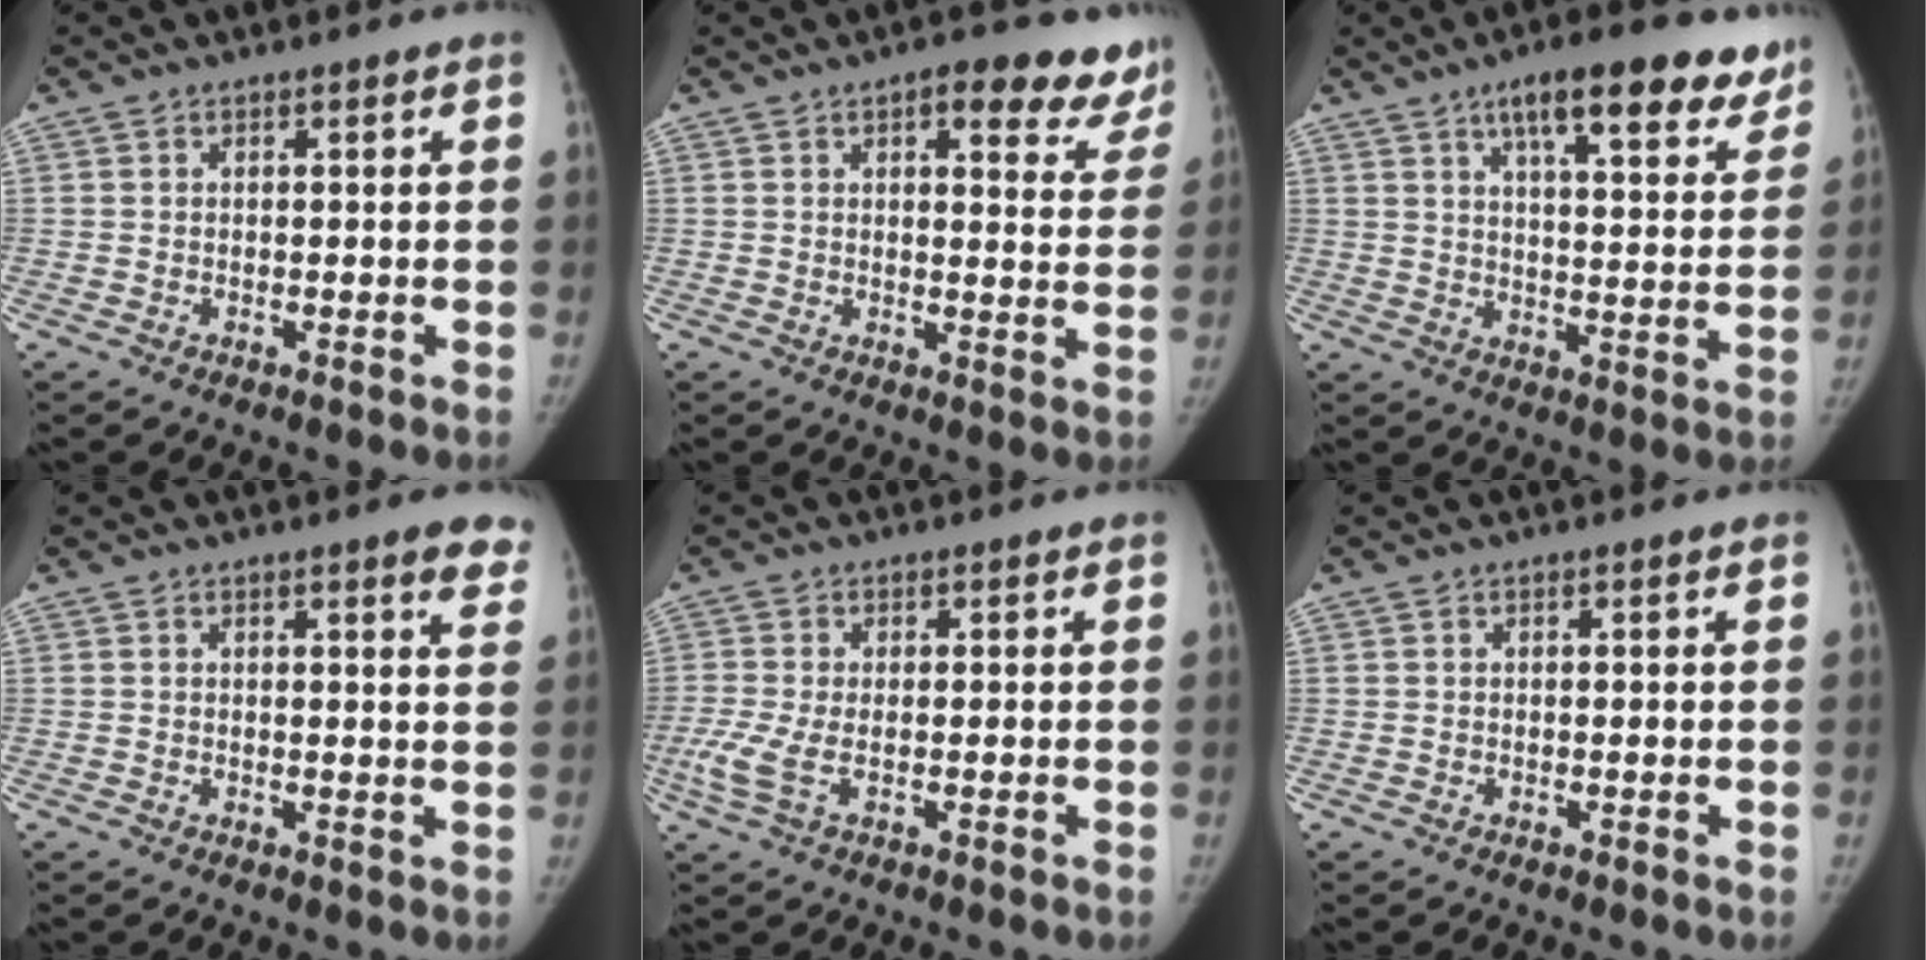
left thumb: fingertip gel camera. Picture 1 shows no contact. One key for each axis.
{"total": 11.9, "fx": 8.1, "fy": 4.8, "fz": 7.3, "tx": -0.038, "ty": -0.033, "tz": 0.082}
{"total": 16.6, "fx": 10.7, "fy": 5.4, "fz": 11.4, "tx": -0.121, "ty": -0.038, "tz": 0.152}
{"total": 5.1, "fx": 3.7, "fy": 1.2, "fz": 3.4, "tx": -0.020, "ty": -0.013, "tz": 0.032}
{"total": 4.5, "fx": -1.1, "fy": 1.9, "fz": 4.0, "tx": -0.114, "ty": -0.007, "tz": -0.024}
{"total": 0.0}